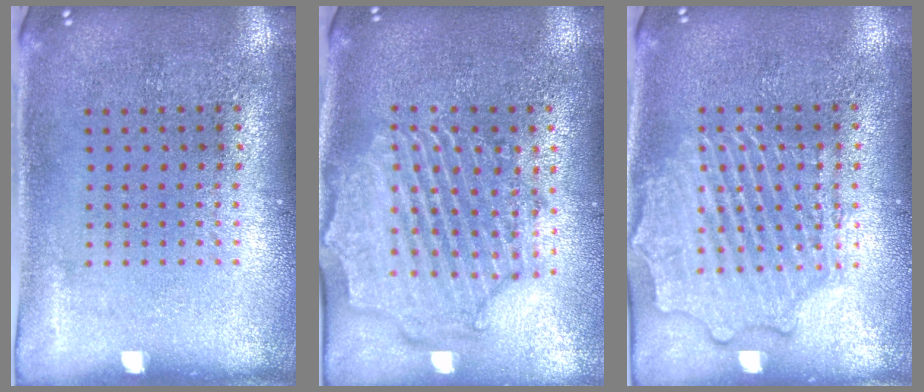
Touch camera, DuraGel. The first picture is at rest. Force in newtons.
{"total": 2.2, "press": 2.1, "slide": 0.8}
{"total": 3.5, "press": 3.4, "slide": 0.5}